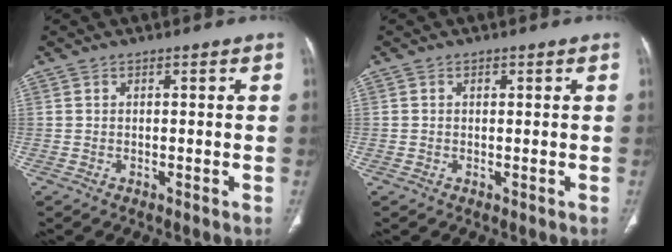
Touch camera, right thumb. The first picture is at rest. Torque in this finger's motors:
{"motor_torque": [0.13, 0.06, 0.14, 0.25, -0.01]}